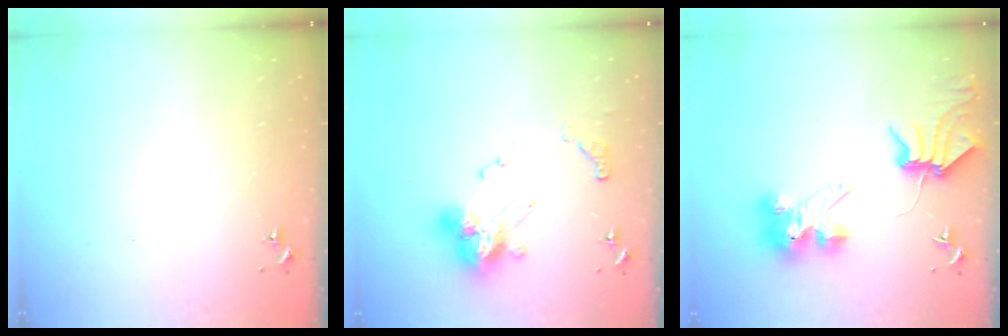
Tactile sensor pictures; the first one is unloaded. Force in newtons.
{"total": 15.9, "press": 15.9, "slide": 1.1}
{"total": 8.1, "press": 8.0, "slide": 1.1}